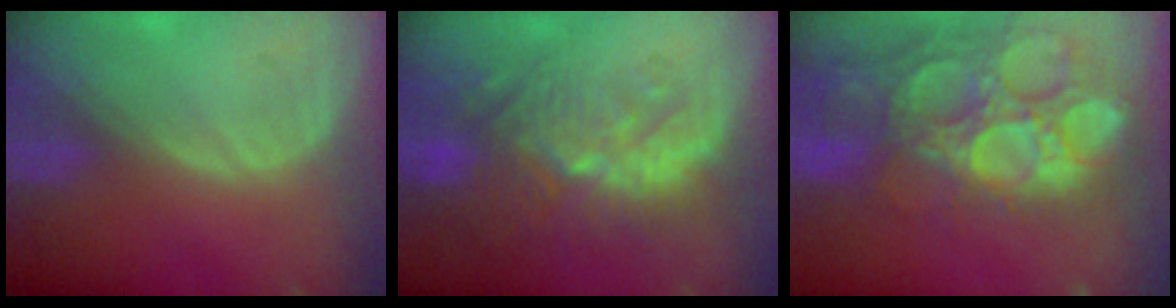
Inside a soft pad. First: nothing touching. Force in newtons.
{"total": 11.1, "press": 9.8, "slide": 5.3}
{"total": 15.7, "press": 12.9, "slide": 8.9}